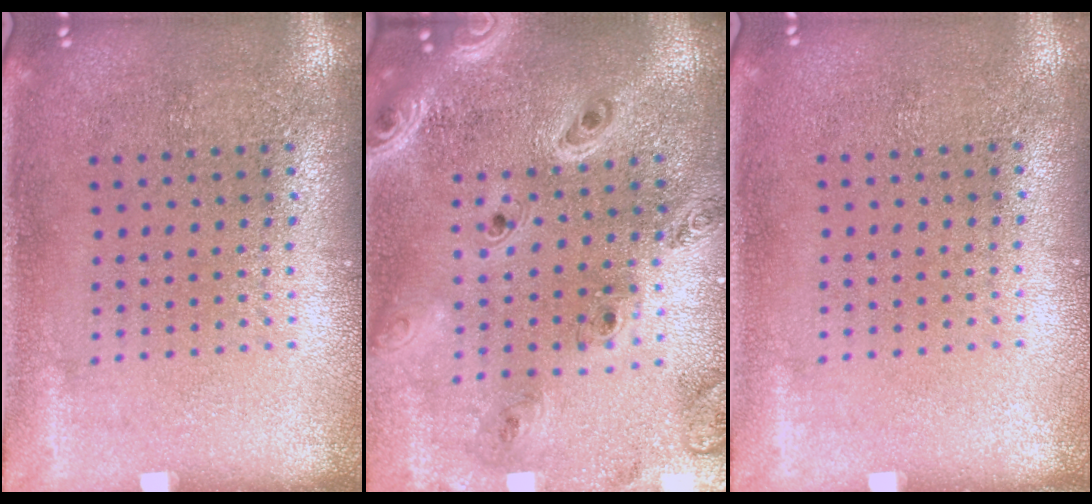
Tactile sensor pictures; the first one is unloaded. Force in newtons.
{"total": 2.2, "press": 2.1, "slide": 0.8}
{"total": 0.0}